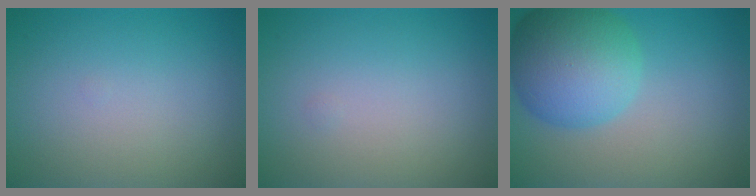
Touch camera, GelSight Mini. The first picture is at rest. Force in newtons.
{"total": 0.0}
{"total": 8.4, "press": 8.4, "slide": 0.2}